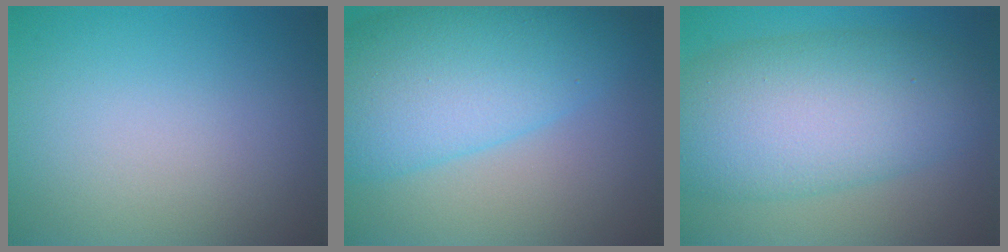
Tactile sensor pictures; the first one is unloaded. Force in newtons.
{"total": 10.5, "press": 10.4, "slide": 0.2}
{"total": 10.7, "press": 10.7, "slide": 0.5}